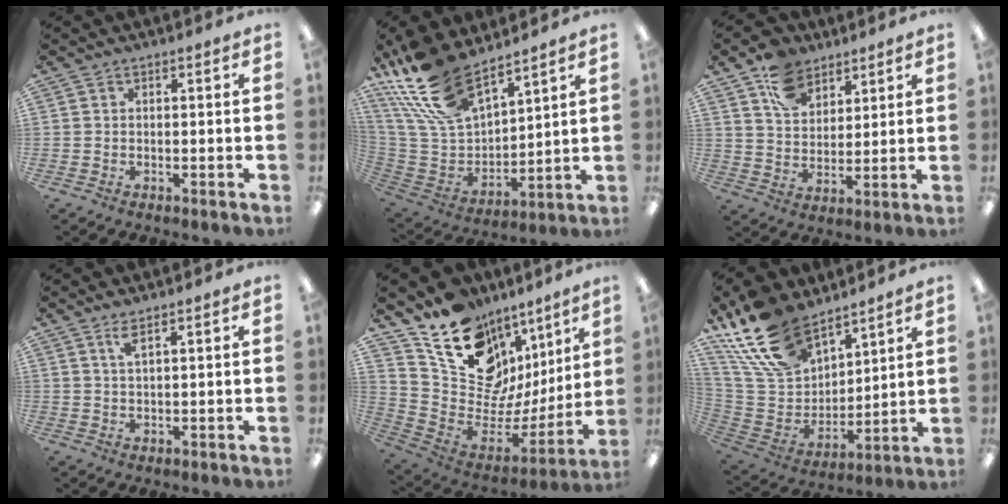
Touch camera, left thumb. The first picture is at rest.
{"total": 20.7, "force": [15.5, 8.9, 10.4], "torque": [-0.238, -0.083, 0.286]}
{"total": 11.3, "force": [7.6, 7.4, 3.9], "torque": [-0.078, -0.031, 0.146]}
{"total": 3.0, "force": [2.1, 0.5, 2.1], "torque": [-0.047, 0.003, 0.037]}
{"total": 16.5, "force": [10.7, 10.2, 7.4], "torque": [-0.117, -0.098, 0.203]}
{"total": 21.3, "force": [14.8, 11.6, 10.0], "torque": [-0.213, -0.065, 0.281]}